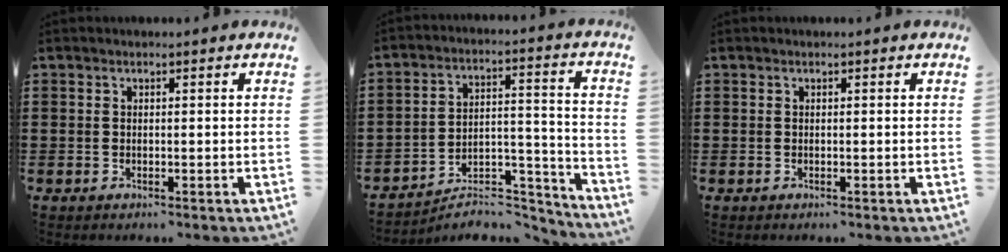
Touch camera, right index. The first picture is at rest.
{"total": 6.8, "force": [-6.3, 2.0, 1.6], "torque": [-0.018, 0.018, -0.122]}
{"total": 0.0}